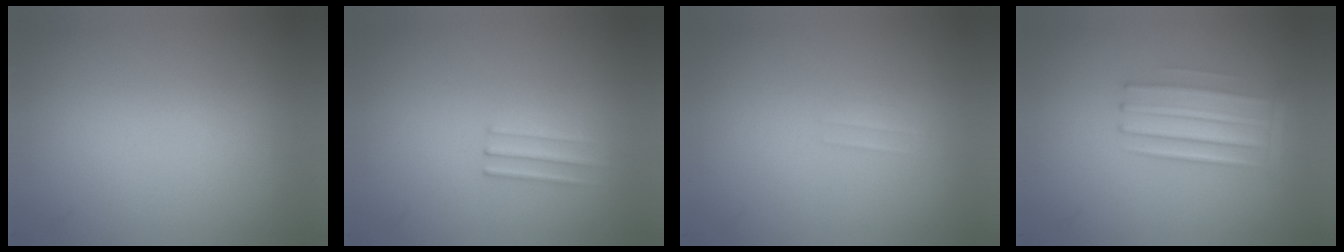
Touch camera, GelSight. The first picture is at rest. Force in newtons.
{"total": 1.1}
{"total": 1.1}
{"total": 2.9}